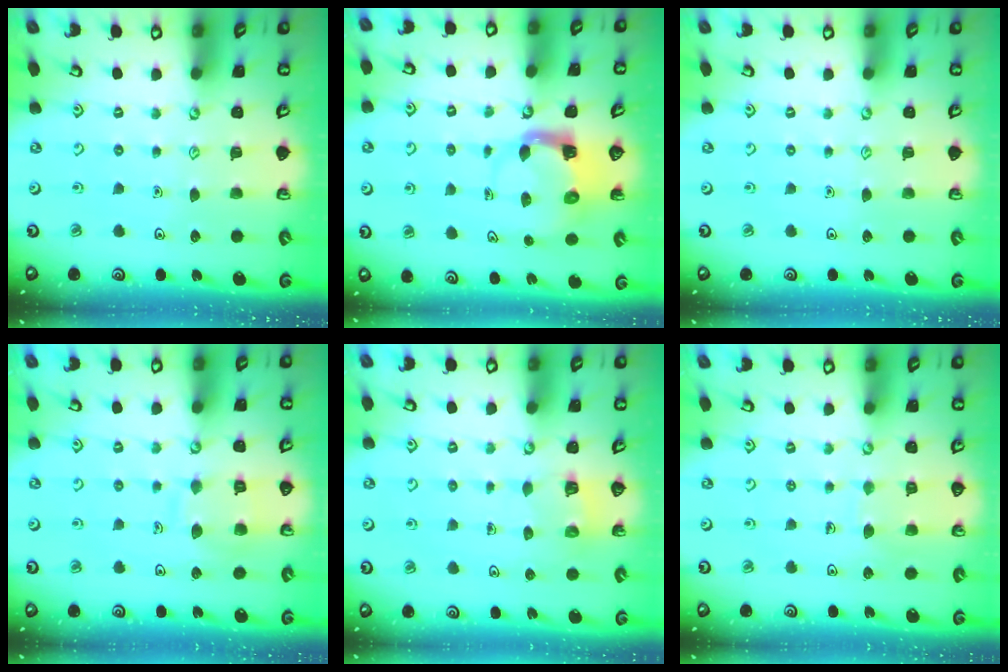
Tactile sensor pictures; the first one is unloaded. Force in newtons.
{"total": 3.8, "press": 3.7, "slide": 0.7}
{"total": 0.0}
{"total": 9.0, "press": 9.0, "slide": 0.8}
{"total": 4.6, "press": 4.6, "slide": 0.3}
{"total": 4.9, "press": 4.9, "slide": 0.3}